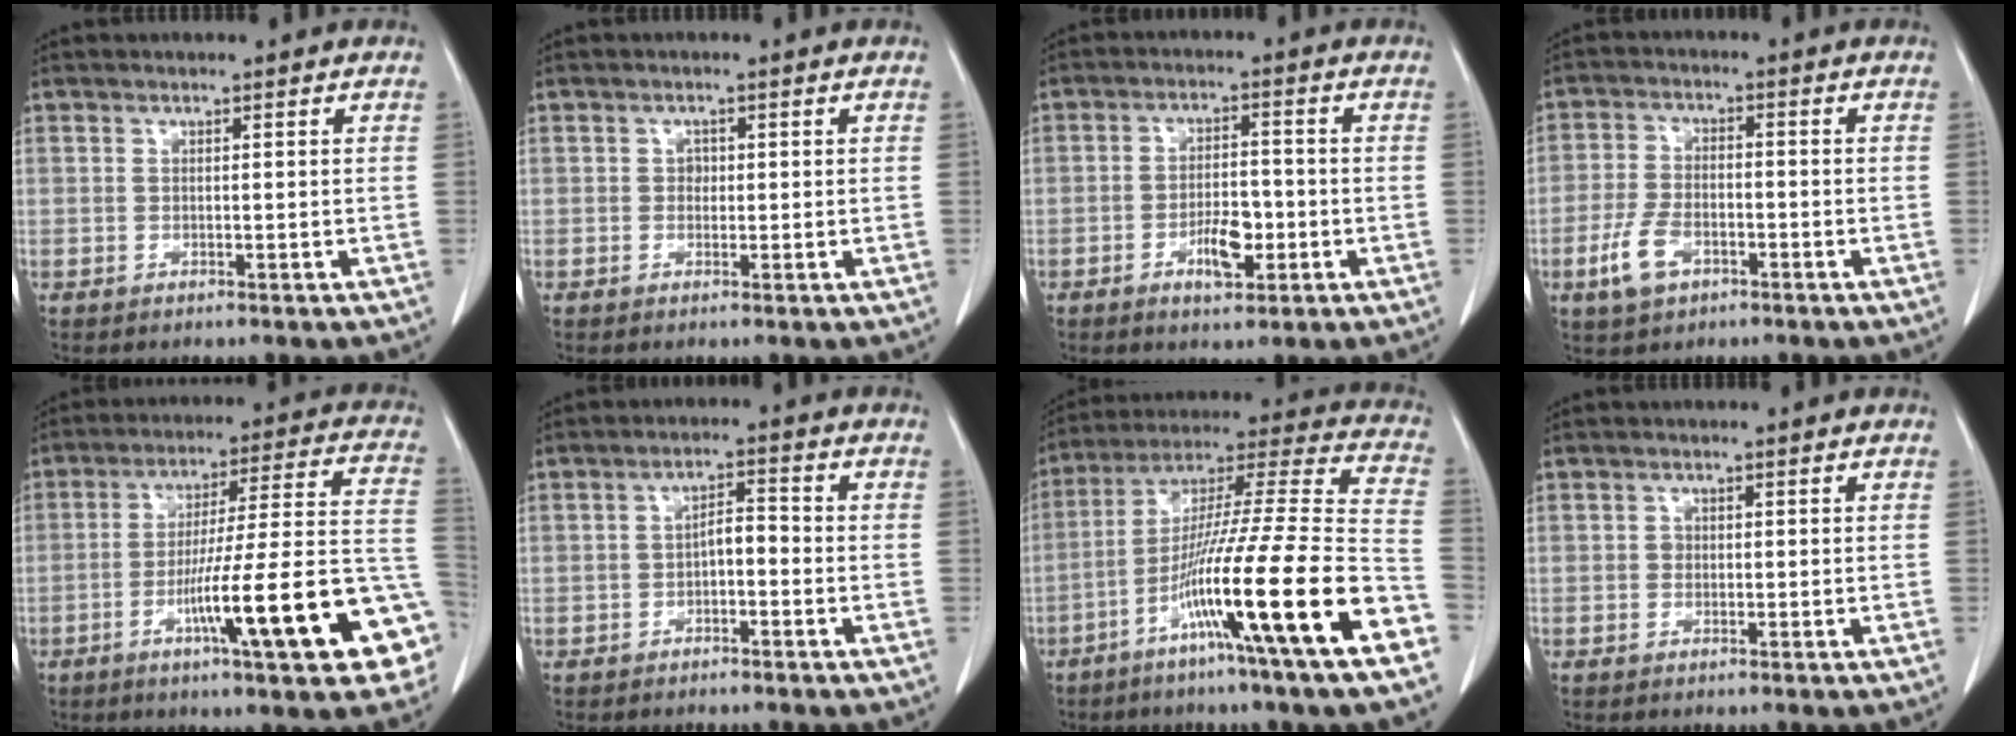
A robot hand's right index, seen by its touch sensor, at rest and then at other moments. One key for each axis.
{"total": 1.0, "fx": 0.1, "fy": 0.9, "fz": 0.5, "tx": -0.006, "ty": 0.003, "tz": -0.001}
{"total": 5.5, "fx": -2.1, "fy": 2.2, "fz": 4.6, "tx": -0.081, "ty": 0.003, "tz": -0.032}
{"total": 6.3, "fx": -3.1, "fy": 3.3, "fz": 4.3, "tx": -0.101, "ty": 0.001, "tz": -0.057}
{"total": 20.9, "fx": -8.0, "fy": 1.3, "fz": 19.2, "tx": -0.214, "ty": 0.012, "tz": -0.116}
{"total": 3.1, "fx": -1.0, "fy": 1.2, "fz": 2.6, "tx": -0.043, "ty": 0.014, "tz": -0.018}
{"total": 25.5, "fx": -11.3, "fy": -0.4, "fz": 22.9, "tx": -0.339, "ty": -0.033, "tz": -0.200}
{"total": 0.7, "fx": 0.0, "fy": 0.6, "fz": 0.2, "tx": -0.001, "ty": 0.002, "tz": -0.002}